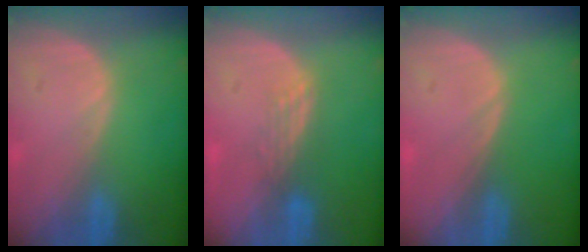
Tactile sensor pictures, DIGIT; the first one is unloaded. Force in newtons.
{"total": 3.0, "press": 2.5, "slide": 1.7}
{"total": 0.0}